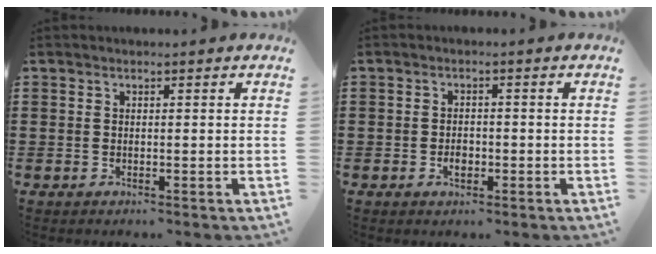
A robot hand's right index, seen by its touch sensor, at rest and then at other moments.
{"total": 2.0, "force": [-0.7, 1.0, 1.6], "torque": [-0.032, -0.002, -0.011]}